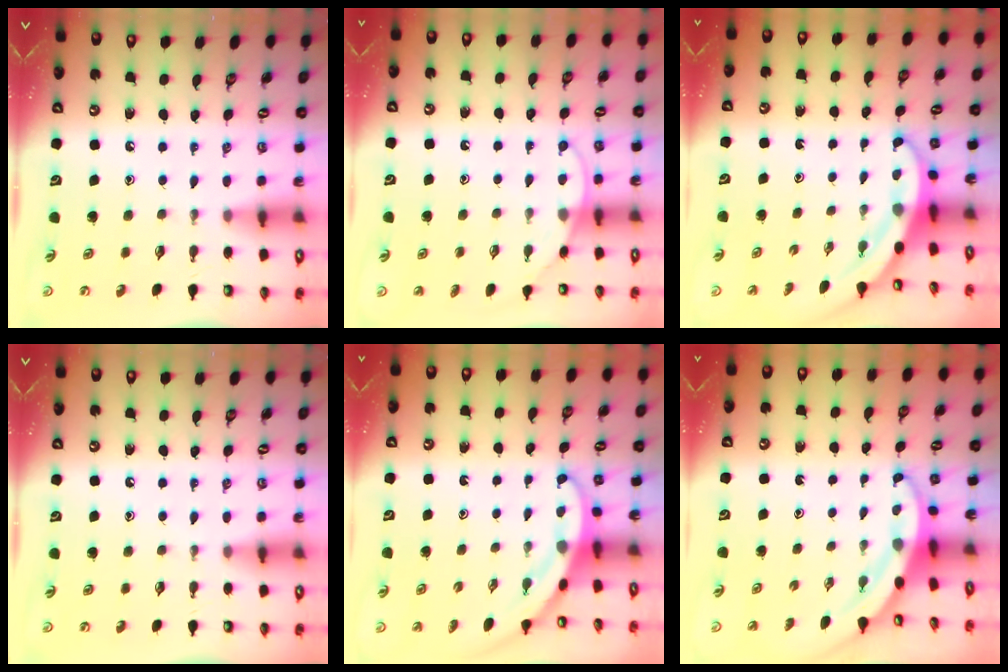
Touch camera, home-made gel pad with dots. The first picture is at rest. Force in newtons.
{"total": 5.5, "press": 5.5, "slide": 0.6}
{"total": 3.3, "press": 3.3, "slide": 0.1}
{"total": 0.0}
{"total": 3.4, "press": 3.4, "slide": 0.2}
{"total": 3.6, "press": 3.6, "slide": 0.2}